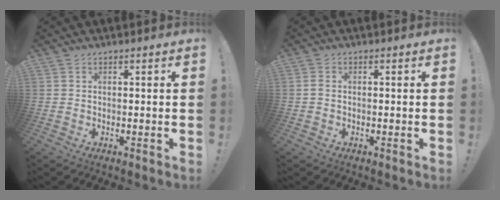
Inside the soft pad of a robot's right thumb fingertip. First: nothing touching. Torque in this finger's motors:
{"motor_torque": [0.02, -0.19, -0.07, 0.07, 0.00]}